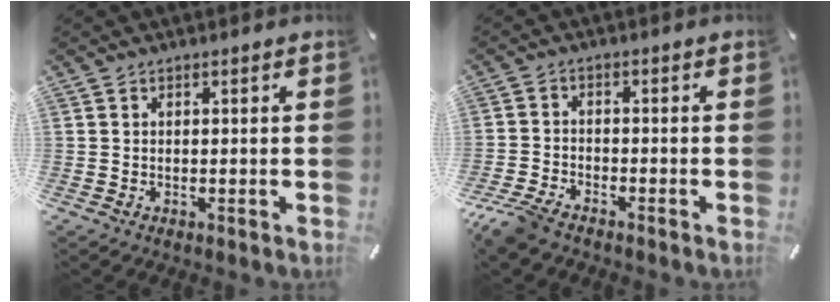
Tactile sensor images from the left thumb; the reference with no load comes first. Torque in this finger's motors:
{"motor_torque": [-0.73, 1.00, 0.13, 0.13, 0.22]}